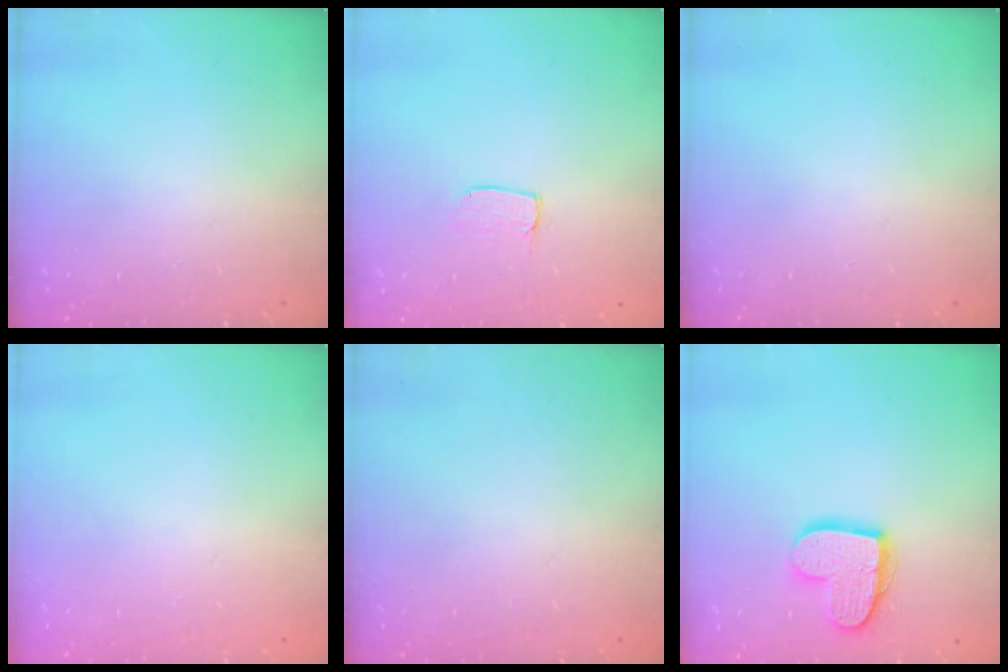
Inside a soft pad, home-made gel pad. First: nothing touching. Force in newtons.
{"total": 4.9, "press": 4.8, "slide": 0.4}
{"total": 0.0}
{"total": 0.0}
{"total": 0.0}
{"total": 14.5, "press": 14.5, "slide": 1.0}